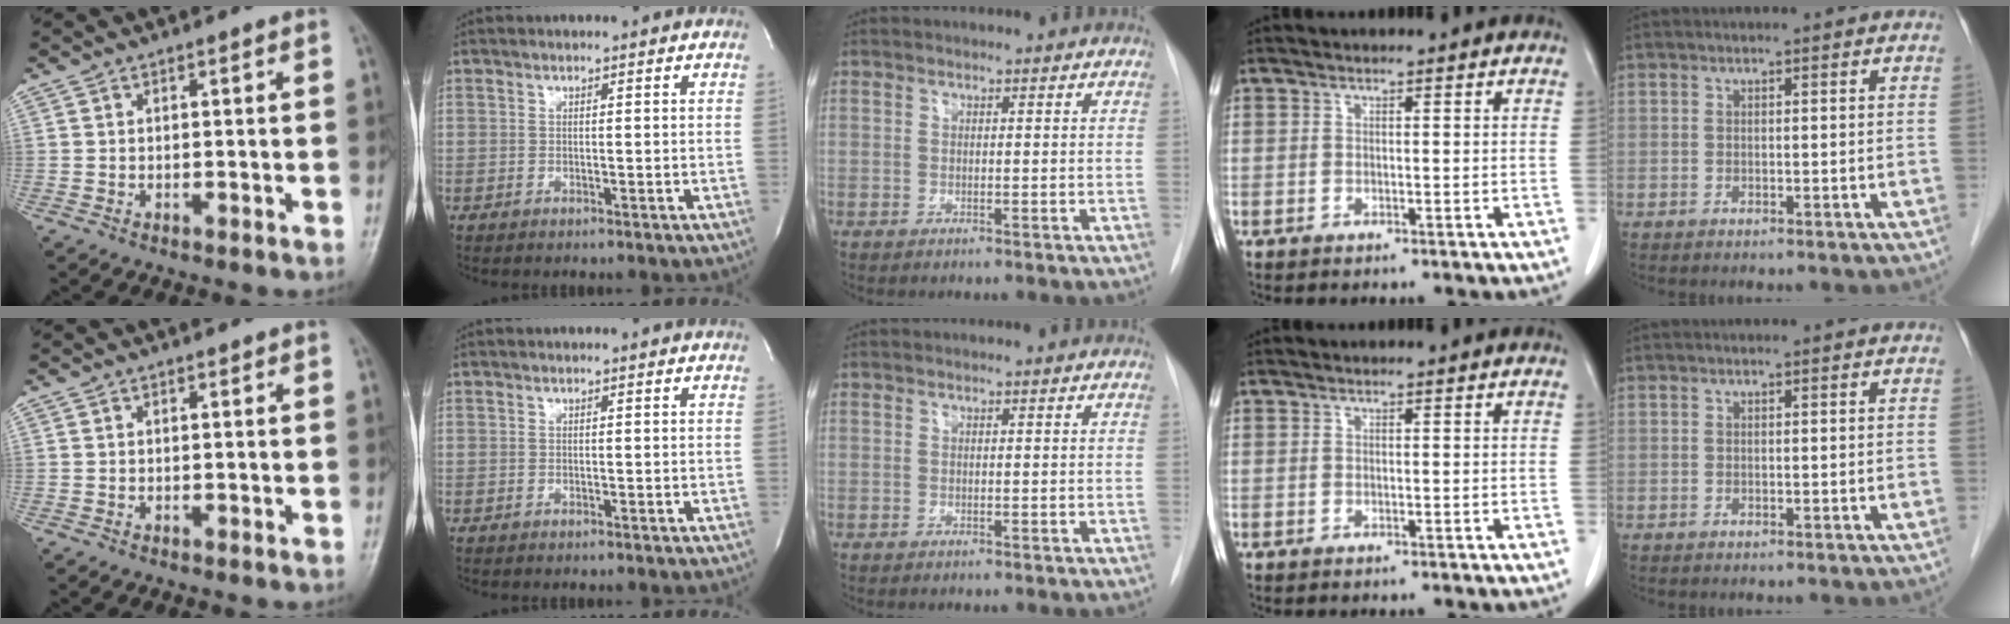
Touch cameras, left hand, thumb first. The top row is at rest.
{}